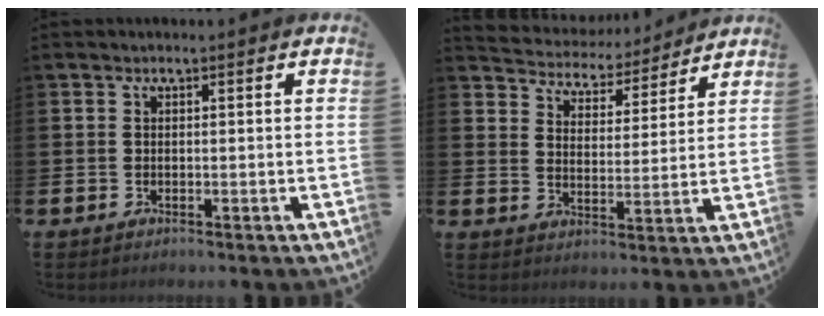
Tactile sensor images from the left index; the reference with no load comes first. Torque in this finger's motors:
{"motor_torque": [1.04, -1.10, 0.40, 0.03]}